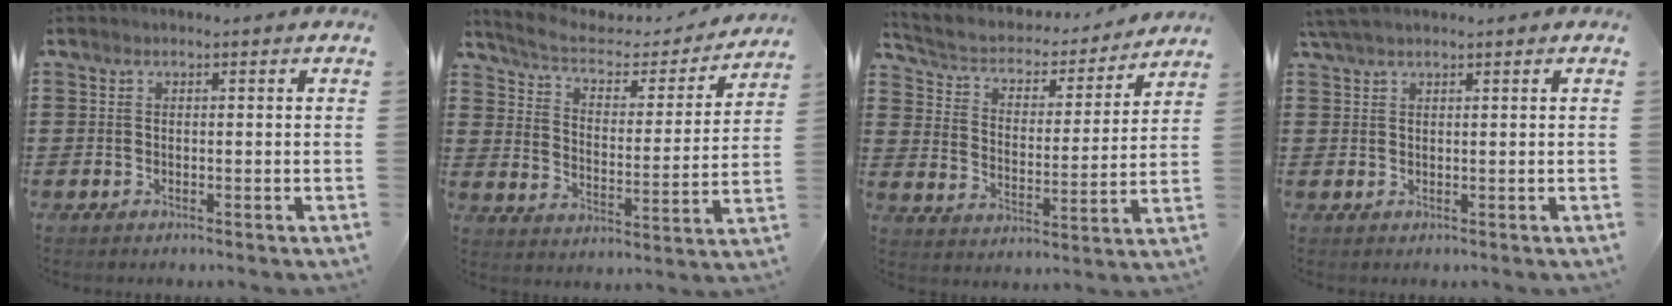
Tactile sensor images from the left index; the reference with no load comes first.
{"total": 4.7, "force": [3.9, 1.5, 2.2], "torque": [-0.065, -0.023, 0.059]}
{"total": 3.5, "force": [3.0, 1.4, 0.9], "torque": [-0.039, -0.026, 0.042]}
{"total": 2.2, "force": [1.6, 0.4, 1.5], "torque": [-0.031, 0.001, 0.031]}